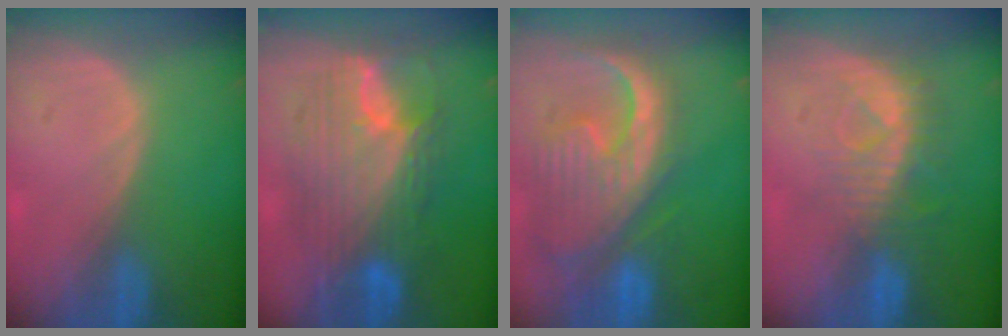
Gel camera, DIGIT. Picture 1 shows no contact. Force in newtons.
{"total": 11.4, "press": 11.3, "slide": 0.9}
{"total": 13.1, "press": 11.2, "slide": 6.7}
{"total": 8.2, "press": 7.4, "slide": 3.6}